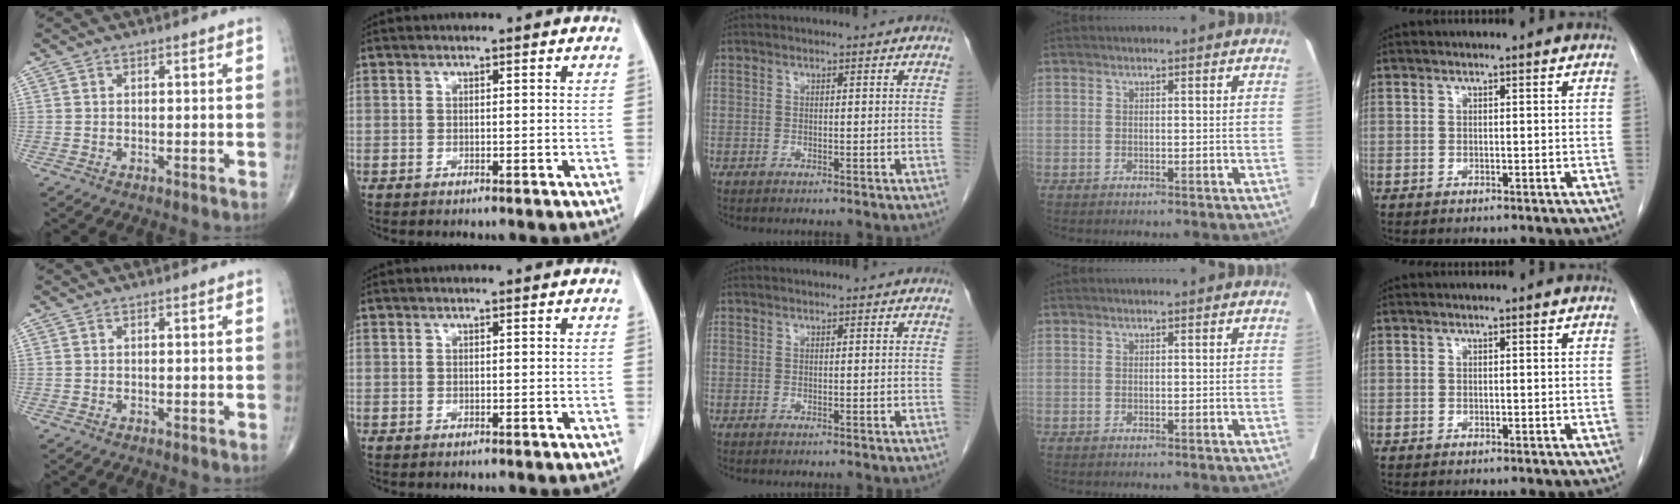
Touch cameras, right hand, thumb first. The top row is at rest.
{}